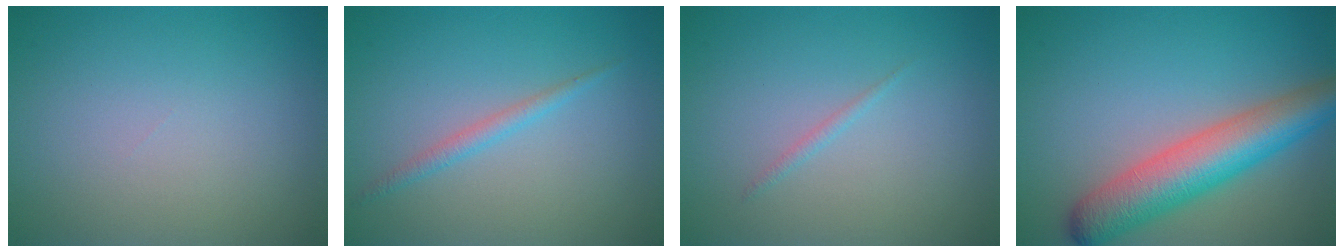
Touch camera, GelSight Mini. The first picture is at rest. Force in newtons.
{"total": 1.4, "press": 1.4, "slide": 0.1}
{"total": 0.6, "press": 0.6, "slide": 0.0}
{"total": 7.2, "press": 7.2, "slide": 0.3}